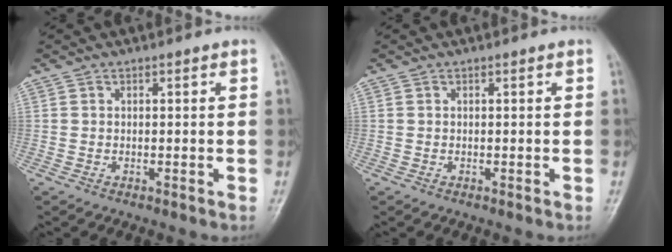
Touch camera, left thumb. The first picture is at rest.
{"total": 0.0}